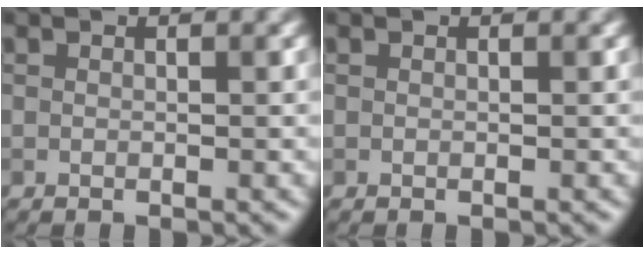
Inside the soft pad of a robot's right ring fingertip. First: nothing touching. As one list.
[{"total": 0.0}]